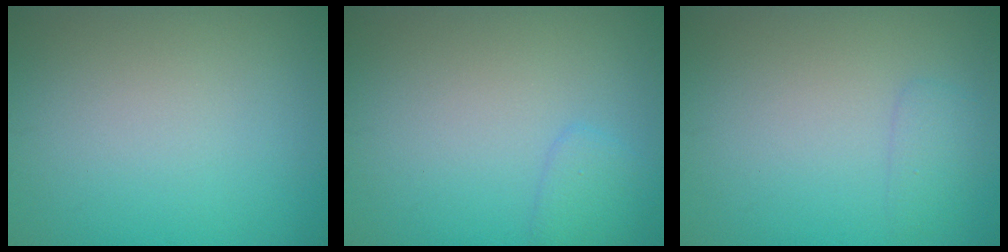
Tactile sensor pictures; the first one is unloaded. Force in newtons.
{"total": 1.5, "press": 1.5, "slide": 0.0}
{"total": 1.4, "press": 1.4, "slide": 0.1}